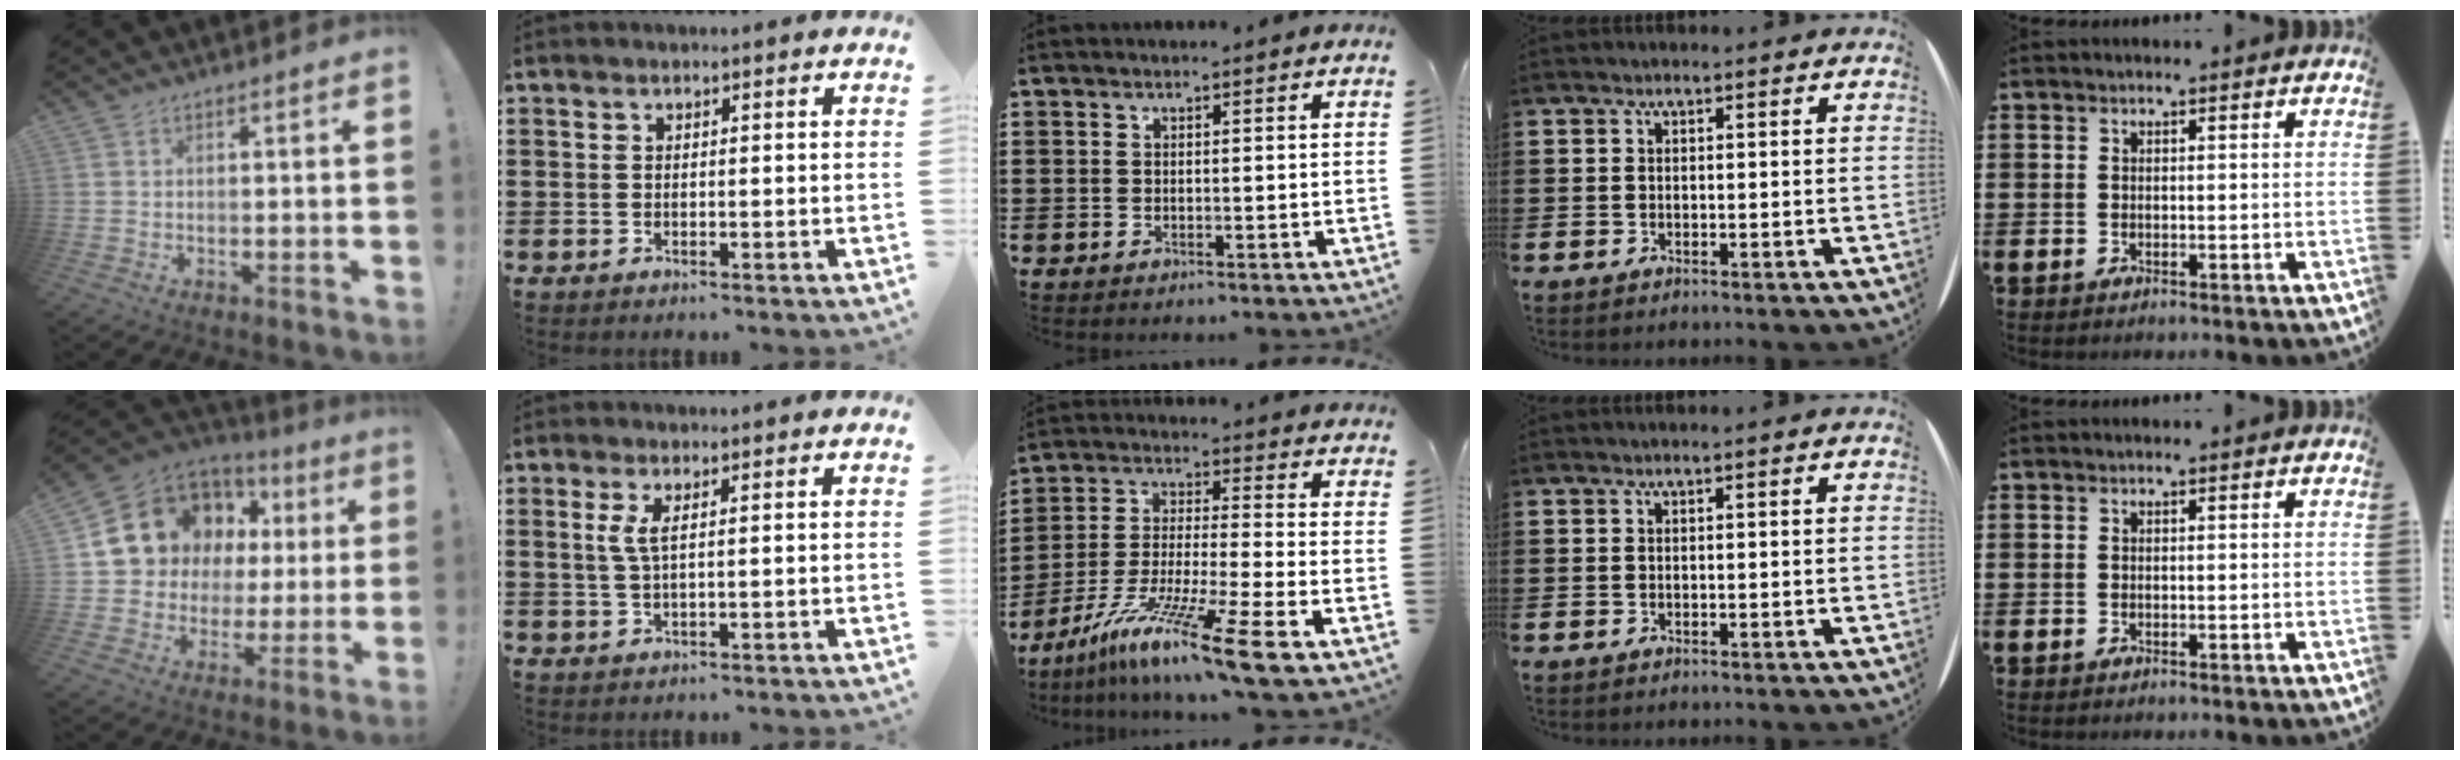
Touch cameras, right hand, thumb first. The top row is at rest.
{"thumb": {"total": 14.2, "force": [7.2, 11.3, 4.6], "torque": [-0.075, -0.050, 0.161]}, "index": {"total": 2.6, "force": [0.7, 0.4, 2.4], "torque": [-0.050, 0.002, 0.012]}, "middle": {"total": 13.0, "force": [-9.4, -0.5, 9.0], "torque": [-0.175, 0.005, -0.182]}}